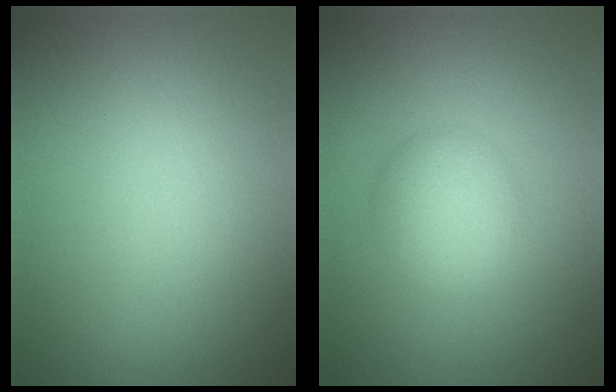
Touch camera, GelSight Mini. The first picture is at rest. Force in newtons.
{"total": 3.7, "press": 3.7, "slide": 0.0}